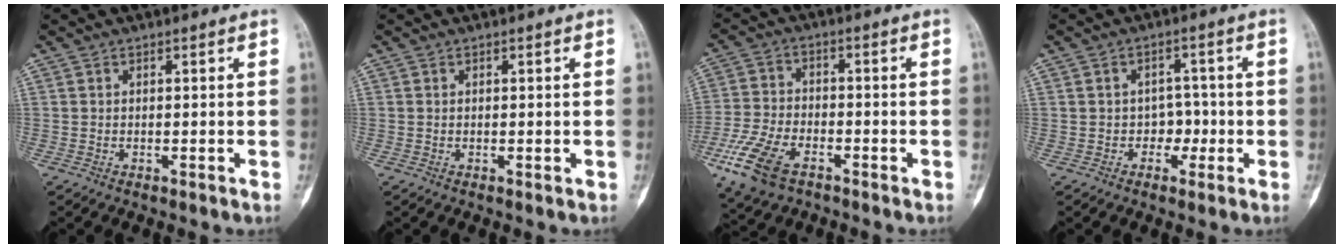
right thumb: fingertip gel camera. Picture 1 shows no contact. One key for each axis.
{"total": 0.0}
{"total": 12.2, "fx": -6.3, "fy": 6.7, "fz": 7.9, "tx": -0.168, "ty": 0.010, "tz": -0.122}
{"total": 3.7, "fx": -1.0, "fy": 3.1, "fz": 1.7, "tx": 0.013, "ty": 0.011, "tz": -0.021}